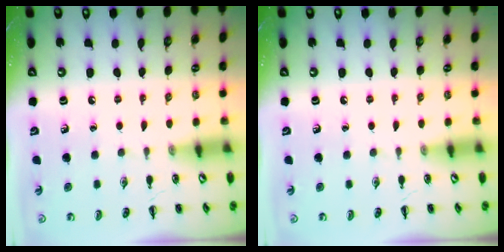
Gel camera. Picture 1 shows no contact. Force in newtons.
{"total": 0.0}